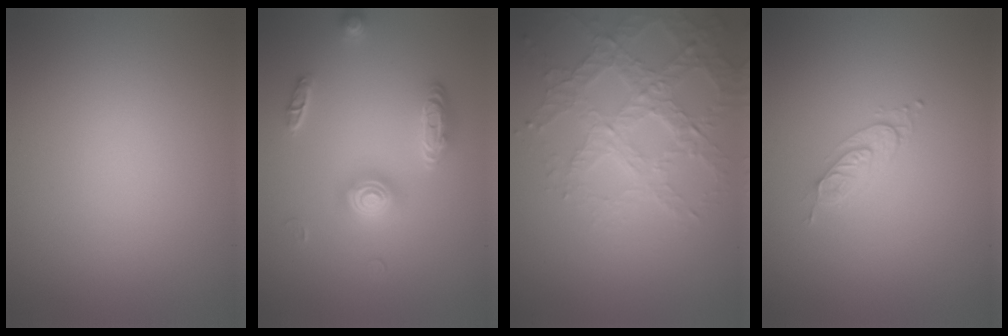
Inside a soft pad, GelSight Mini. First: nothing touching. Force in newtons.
{"total": 3.0, "press": 3.0, "slide": 0.4}
{"total": 4.0, "press": 3.8, "slide": 1.0}
{"total": 1.7, "press": 1.1, "slide": 1.3}